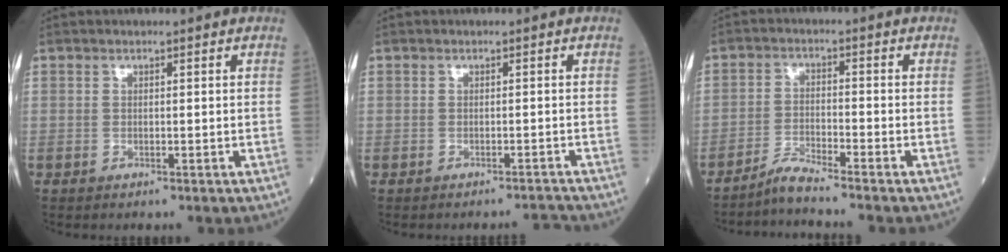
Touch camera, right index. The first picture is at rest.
{"total": 1.7, "force": [-1.6, -0.4, -0.1], "torque": [0.004, -0.007, -0.019]}
{"total": 3.8, "force": [-3.5, -1.1, 0.8], "torque": [-0.024, -0.021, -0.072]}